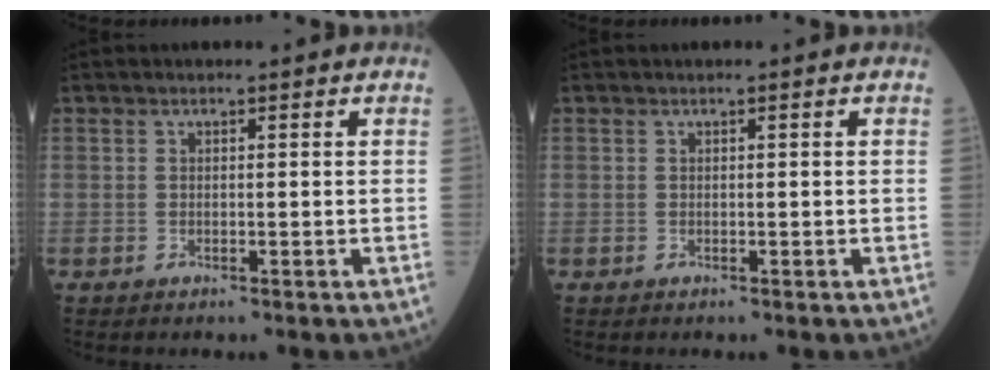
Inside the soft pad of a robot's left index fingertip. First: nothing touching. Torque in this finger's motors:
{"motor_torque": [-0.13, 0.10, 0.03, 0.01]}